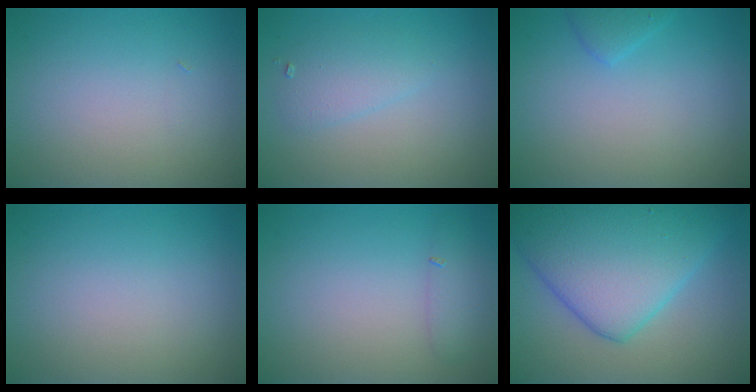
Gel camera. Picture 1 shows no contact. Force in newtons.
{"total": 2.0, "press": 2.0, "slide": 0.1}
{"total": 1.2, "press": 1.2, "slide": 0.2}
{"total": 0.0}
{"total": 1.4, "press": 1.4, "slide": 0.1}
{"total": 9.9, "press": 9.9, "slide": 0.3}